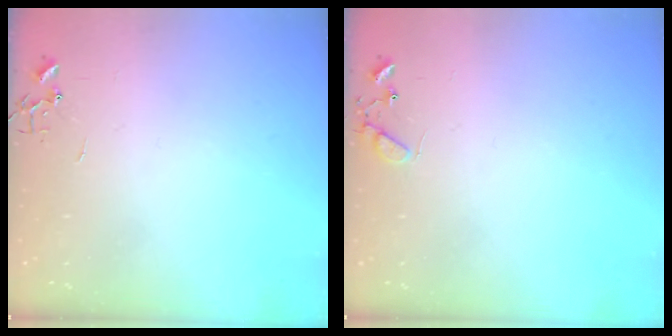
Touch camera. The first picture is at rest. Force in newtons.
{"total": 6.1, "press": 6.1, "slide": 0.5}